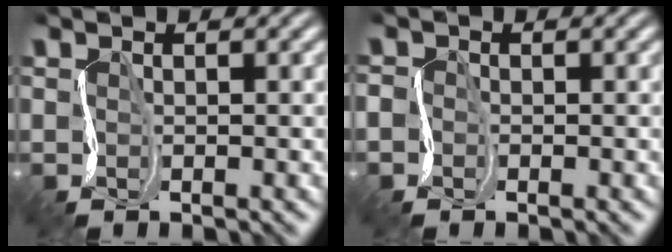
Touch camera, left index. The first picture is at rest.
{"total": 1.4, "force": [-0.9, 1.1, 0.3], "torque": [-0.005, -0.006, -0.025]}